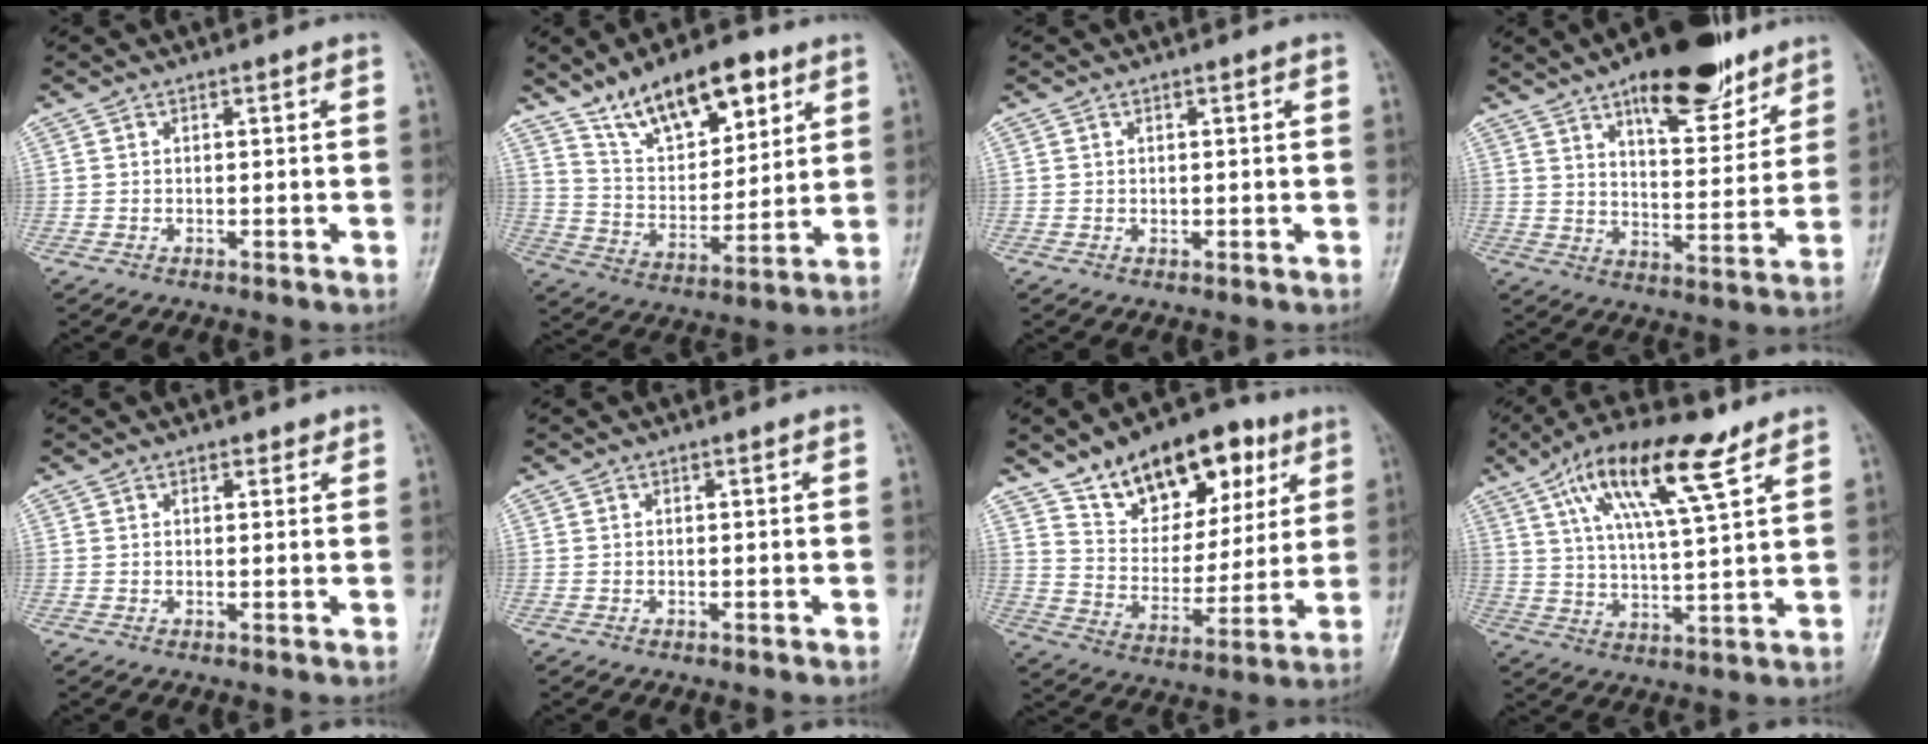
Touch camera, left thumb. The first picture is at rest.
{"total": 16.2, "force": [10.1, 7.4, 10.3], "torque": [-0.127, -0.048, 0.179]}
{"total": 0.0}
{"total": 16.8, "force": [11.0, 6.6, 10.8], "torque": [-0.116, -0.057, 0.168]}
{"total": 1.1, "force": [0.9, 0.6, 0.1], "torque": [0.006, -0.006, 0.007]}
{"total": 0.0}
{"total": 19.4, "force": [11.1, 11.0, 11.6], "torque": [-0.125, -0.040, 0.183]}
{"total": 15.8, "force": [8.4, 4.4, 12.7], "torque": [-0.213, -0.016, 0.146]}